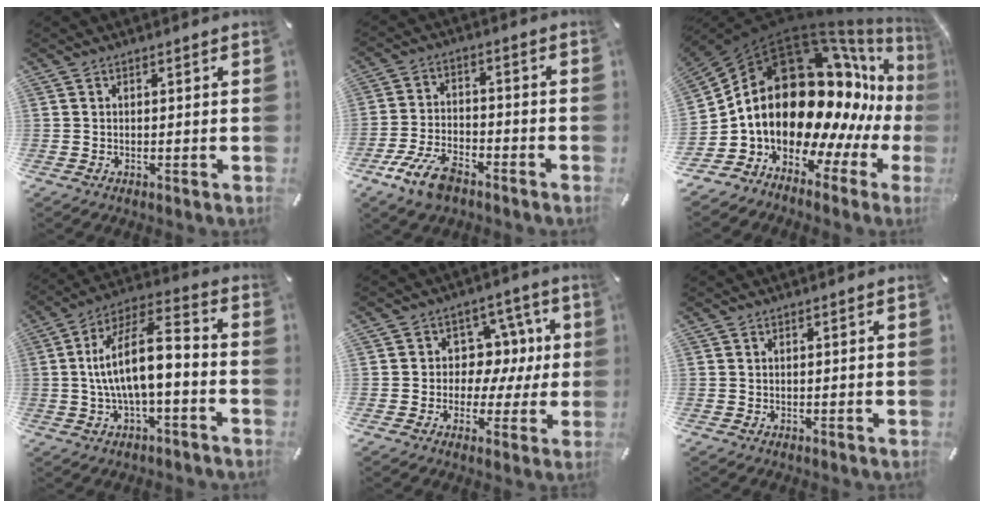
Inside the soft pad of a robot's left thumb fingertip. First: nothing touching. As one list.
[{"total": 10.7, "force": [-6.8, 5.3, 6.3], "torque": [-0.130, 0.030, -0.127]}, {"total": 25.3, "force": [4.2, 16.5, 18.7], "torque": [-0.315, -0.090, 0.106]}, {"total": 14.9, "force": [-1.1, 6.0, 13.6], "torque": [-0.243, -0.003, -0.022]}, {"total": 9.1, "force": [0.5, 8.5, 3.3], "torque": [-0.043, -0.003, 0.014]}, {"total": 0.0}]